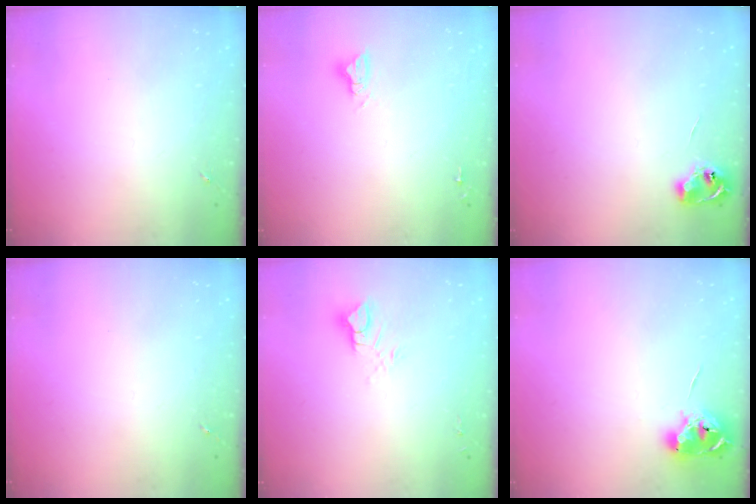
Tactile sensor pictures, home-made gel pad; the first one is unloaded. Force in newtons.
{"total": 4.9, "press": 4.9, "slide": 0.3}
{"total": 6.0, "press": 6.0, "slide": 0.7}
{"total": 0.0}
{"total": 6.3, "press": 6.3, "slide": 0.5}
{"total": 9.6, "press": 9.6, "slide": 0.6}